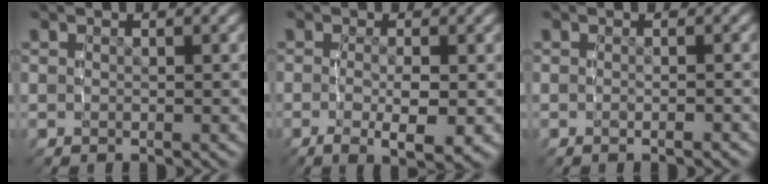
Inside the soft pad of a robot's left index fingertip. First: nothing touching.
{"total": 4.7, "force": [-1.2, 1.5, 4.3], "torque": [-0.063, -0.005, -0.017]}
{"total": 0.8, "force": [-0.4, 0.5, 0.5], "torque": [-0.007, 0.012, -0.012]}